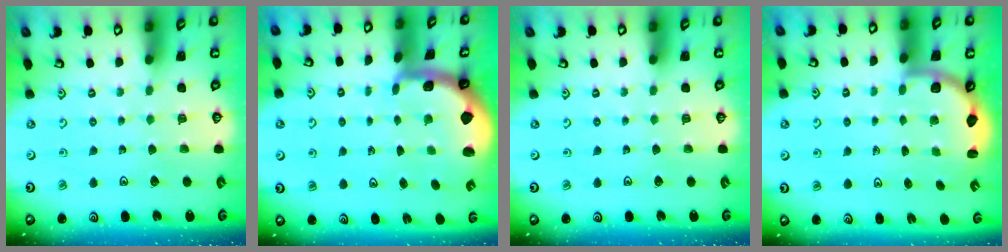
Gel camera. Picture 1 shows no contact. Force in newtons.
{"total": 1.5, "press": 1.5, "slide": 0.4}
{"total": 0.0}
{"total": 3.5, "press": 2.8, "slide": 2.0}